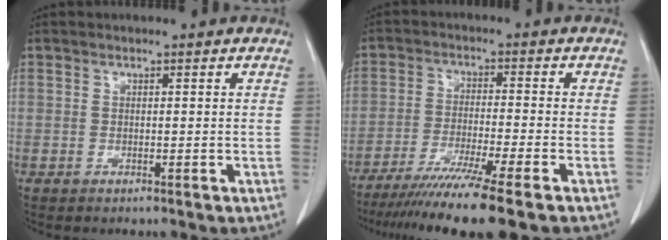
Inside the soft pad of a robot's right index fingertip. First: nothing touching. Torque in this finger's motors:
{"motor_torque": [1.31, -0.83, 0.41, 0.19]}